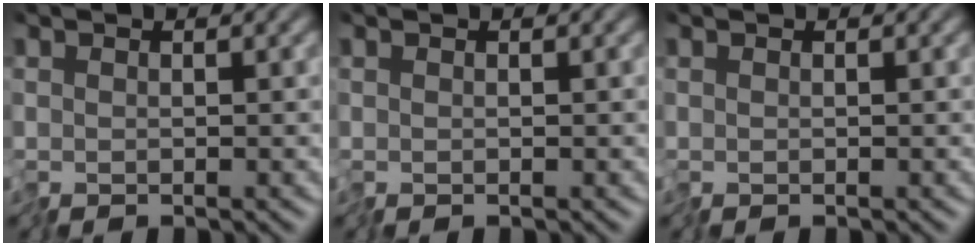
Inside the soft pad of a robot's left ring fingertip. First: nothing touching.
{"total": 0.0}
{"total": 0.0}